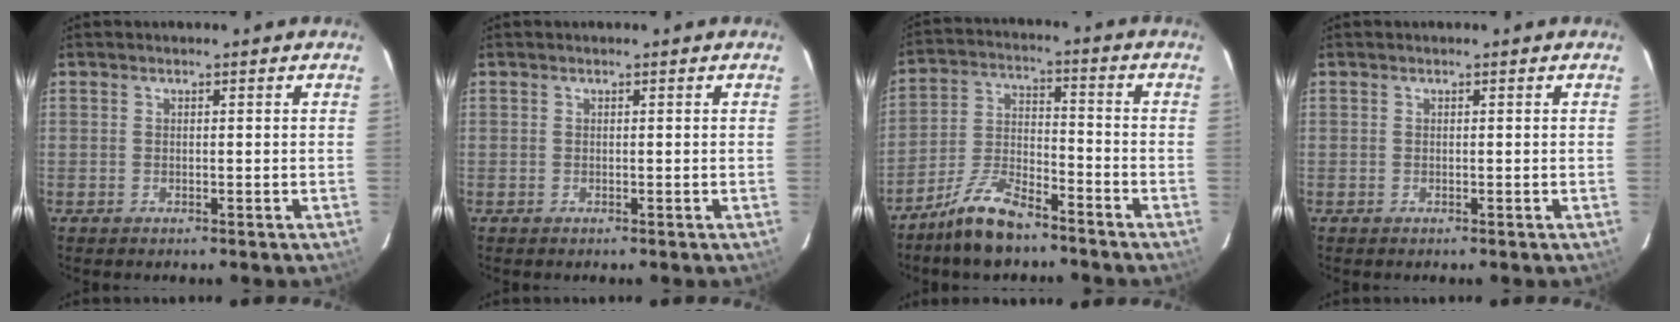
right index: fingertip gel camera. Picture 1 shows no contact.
{"total": 0.0}
{"total": 10.6, "force": [-8.3, 3.3, 5.6], "torque": [-0.128, 0.007, -0.159]}
{"total": 0.0}